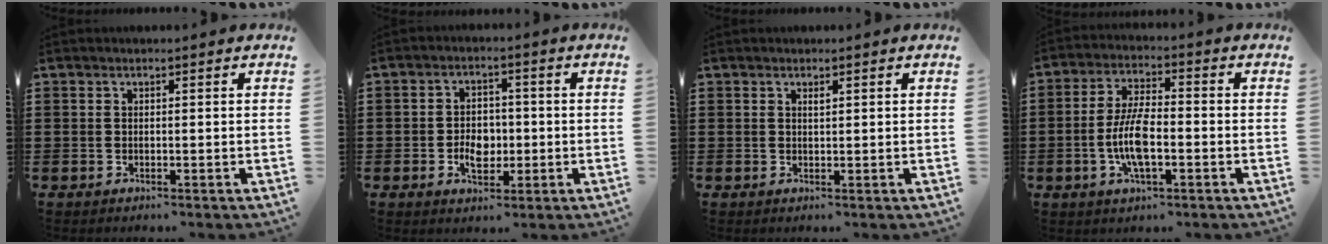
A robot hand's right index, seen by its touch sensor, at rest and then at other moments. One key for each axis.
{"total": 4.6, "fx": -1.0, "fy": 3.2, "fz": 3.2, "tx": -0.055, "ty": 0.005, "tz": -0.019}
{"total": 0.6, "fx": 0.3, "fy": 0.0, "fz": 0.5, "tx": -0.010, "ty": -0.003, "tz": 0.007}
{"total": 8.1, "fx": -1.8, "fy": 2.8, "fz": 7.3, "tx": -0.165, "ty": -0.007, "tz": -0.041}